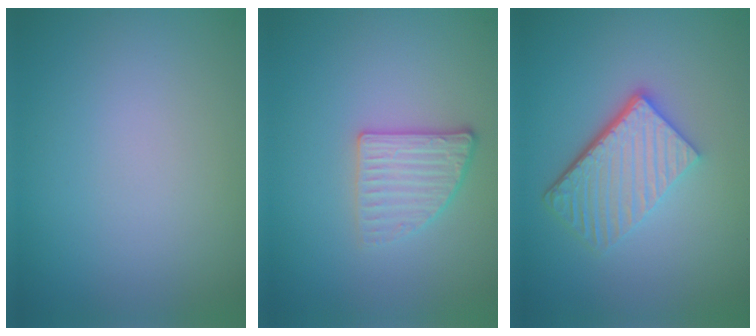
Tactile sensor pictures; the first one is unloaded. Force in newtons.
{"total": 2.6, "press": 2.3, "slide": 1.2}
{"total": 5.5, "press": 3.9, "slide": 3.9}